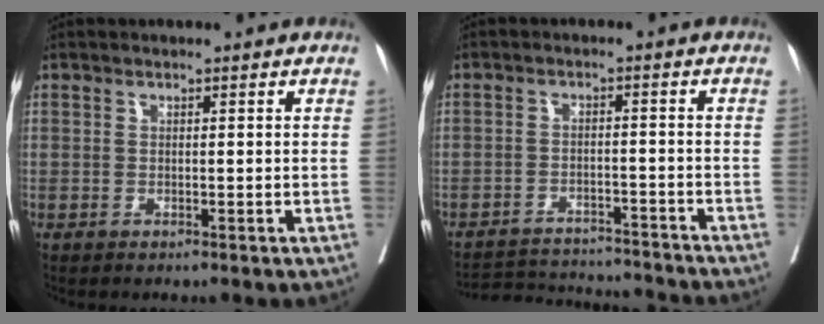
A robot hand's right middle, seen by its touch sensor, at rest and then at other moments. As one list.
[{"total": 13.1, "force": [-12.8, 1.1, 2.4], "torque": [-0.036, 0.010, -0.179]}]